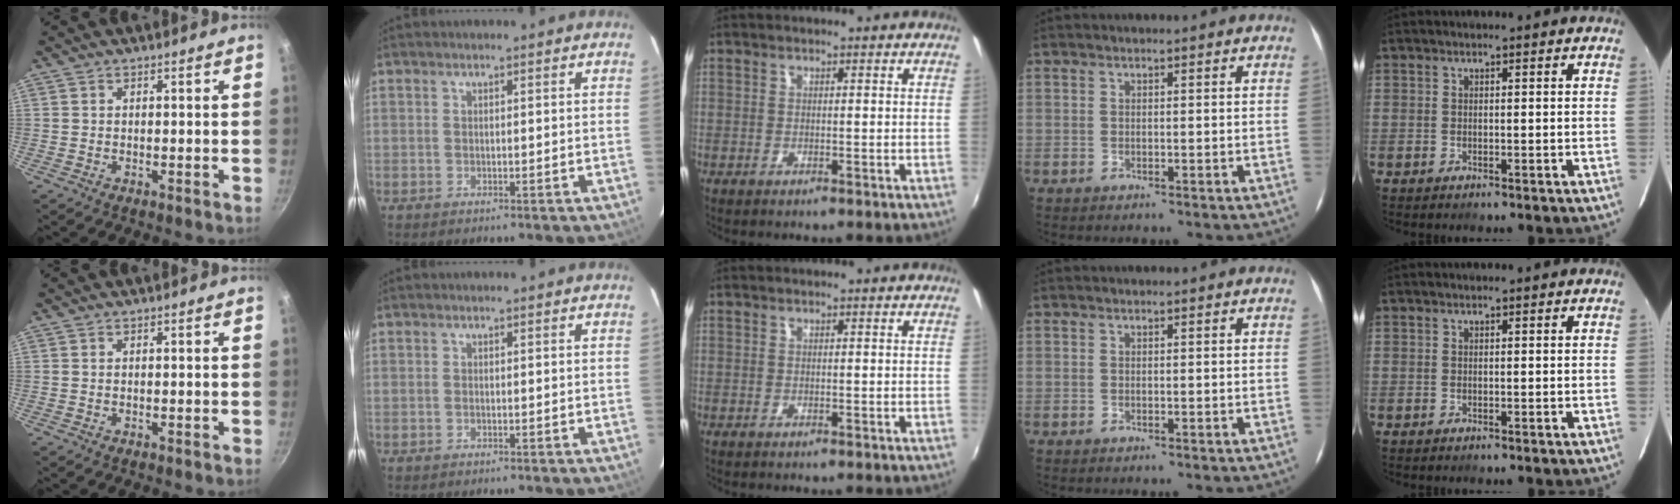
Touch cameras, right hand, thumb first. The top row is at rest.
{}